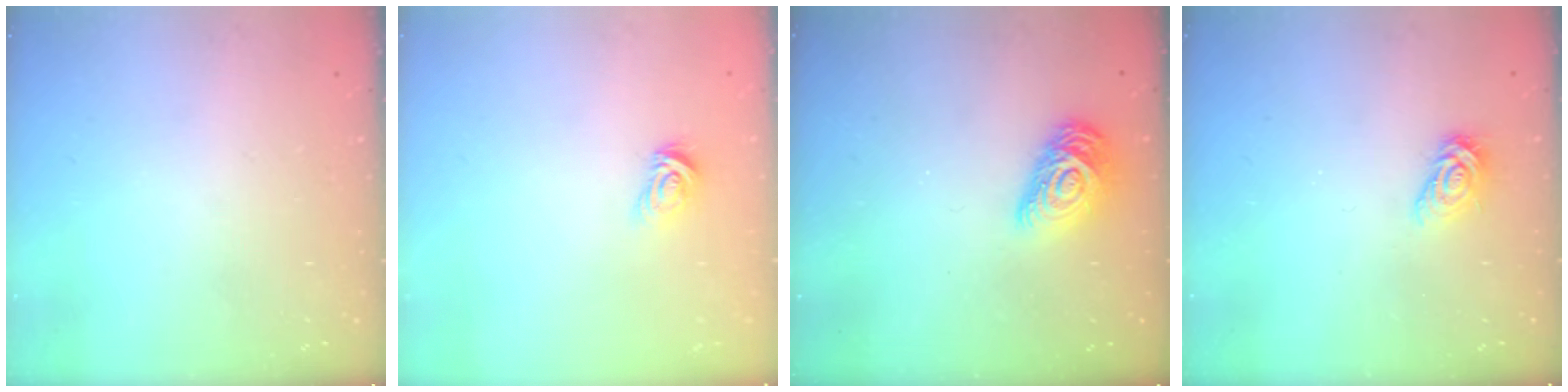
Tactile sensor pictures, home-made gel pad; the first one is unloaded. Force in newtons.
{"total": 3.7, "press": 3.7, "slide": 0.4}
{"total": 12.2, "press": 12.2, "slide": 0.5}
{"total": 6.4, "press": 6.4, "slide": 0.7}